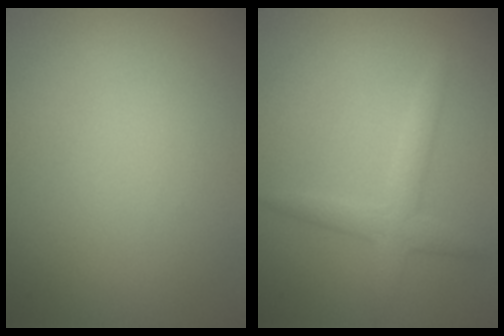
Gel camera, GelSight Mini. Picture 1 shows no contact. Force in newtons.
{"total": 2.5, "press": 2.5, "slide": 0.1}